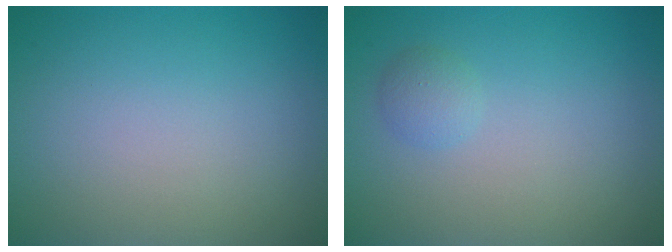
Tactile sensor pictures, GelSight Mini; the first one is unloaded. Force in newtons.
{"total": 1.2, "press": 1.2, "slide": 0.1}